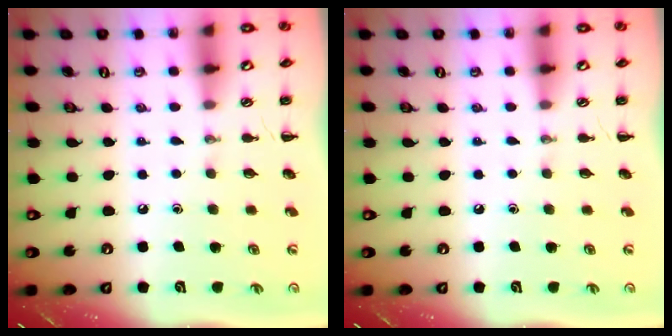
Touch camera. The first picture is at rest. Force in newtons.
{"total": 0.0}